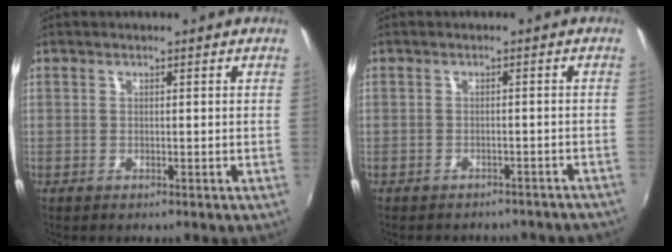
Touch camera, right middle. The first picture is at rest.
{"total": 9.8, "force": [-8.7, 3.3, 3.1], "torque": [-0.070, -0.009, -0.100]}